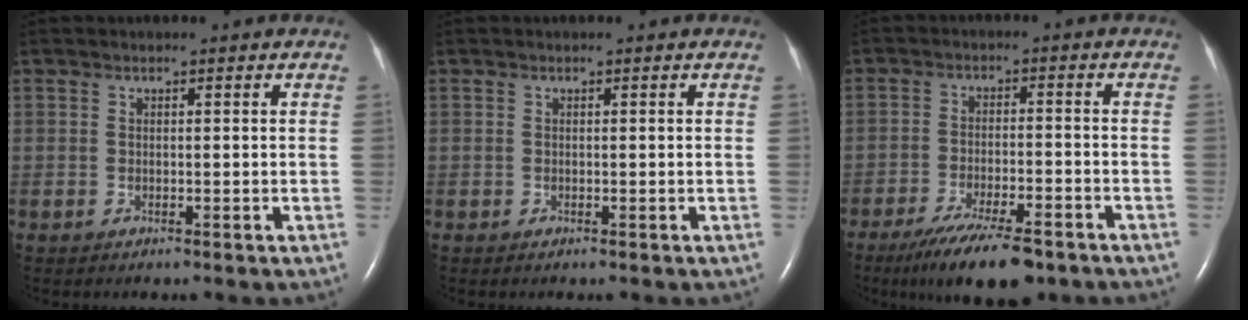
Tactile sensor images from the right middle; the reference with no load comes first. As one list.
[{"total": 0.0}, {"total": 11.1, "force": [-8.2, 1.9, 7.2], "torque": [-0.124, -0.024, -0.133]}]